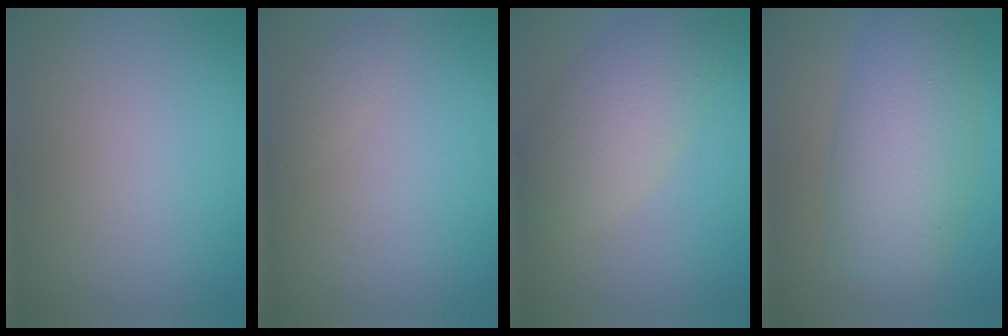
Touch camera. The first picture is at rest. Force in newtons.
{"total": 0.7, "press": 0.7, "slide": 0.0}
{"total": 5.4, "press": 5.4, "slide": 0.2}
{"total": 6.8, "press": 6.8, "slide": 0.3}